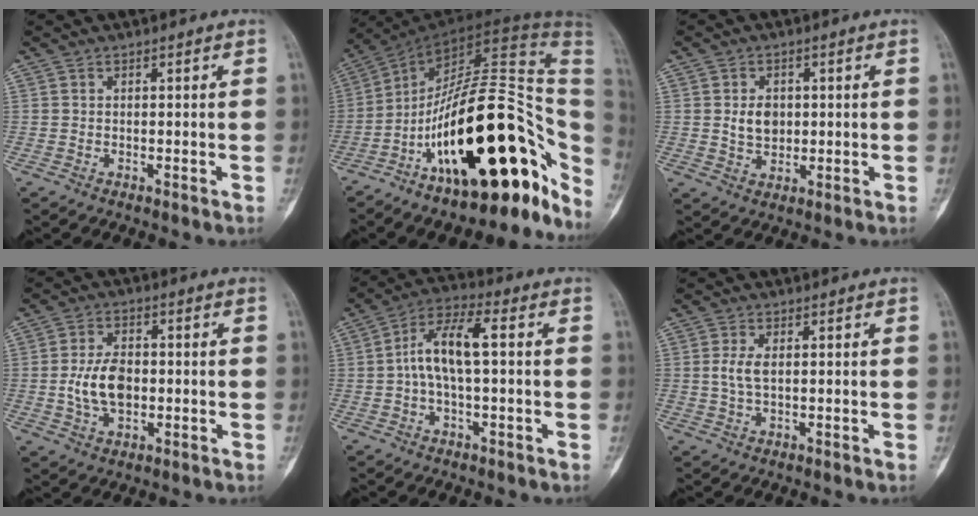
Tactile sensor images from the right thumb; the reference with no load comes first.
{"total": 33.1, "force": [-10.3, 13.7, 28.3], "torque": [-0.337, 0.086, -0.158]}
{"total": 4.8, "force": [0.6, 3.6, 3.1], "torque": [-0.038, -0.004, 0.014]}
{"total": 8.3, "force": [-0.7, 5.2, 6.5], "torque": [-0.115, 0.006, -0.012]}
{"total": 9.8, "force": [0.4, 3.8, 9.0], "torque": [-0.181, 0.037, 0.001]}
{"total": 3.4, "force": [0.4, 1.7, 2.9], "torque": [-0.069, 0.001, 0.007]}